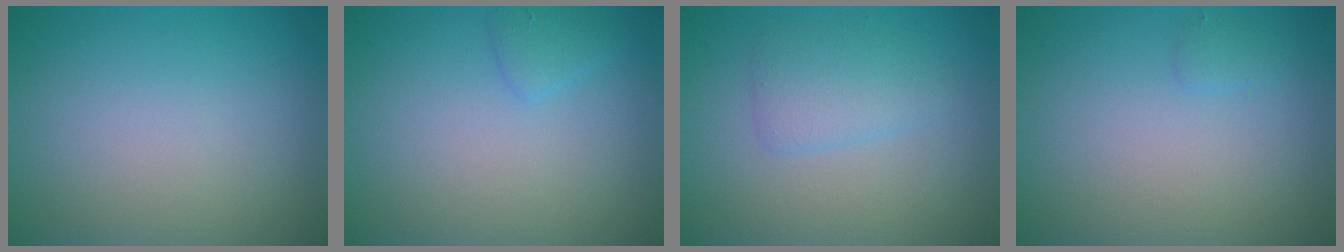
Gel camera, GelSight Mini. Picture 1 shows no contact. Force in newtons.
{"total": 1.1, "press": 1.1, "slide": 0.1}
{"total": 2.2, "press": 2.2, "slide": 0.0}
{"total": 0.7, "press": 0.7, "slide": 0.1}